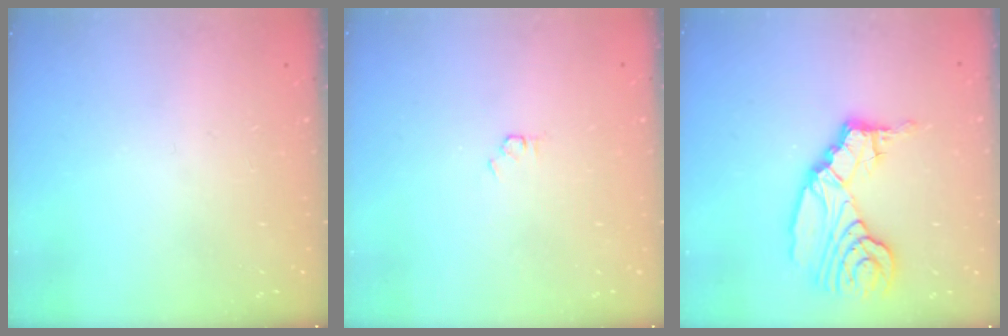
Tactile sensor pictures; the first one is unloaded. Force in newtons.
{"total": 1.5, "press": 1.5, "slide": 0.2}
{"total": 13.4, "press": 13.3, "slide": 1.3}